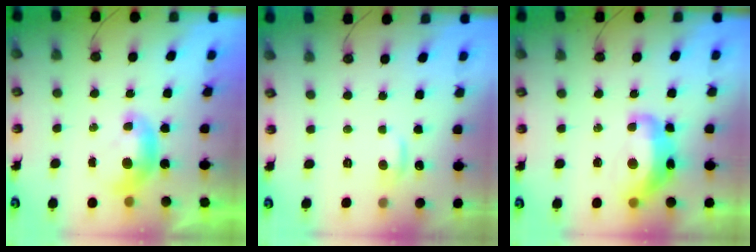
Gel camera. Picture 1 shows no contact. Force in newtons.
{"total": 1.1, "press": 0.8, "slide": 0.6}
{"total": 7.1, "press": 7.0, "slide": 1.1}